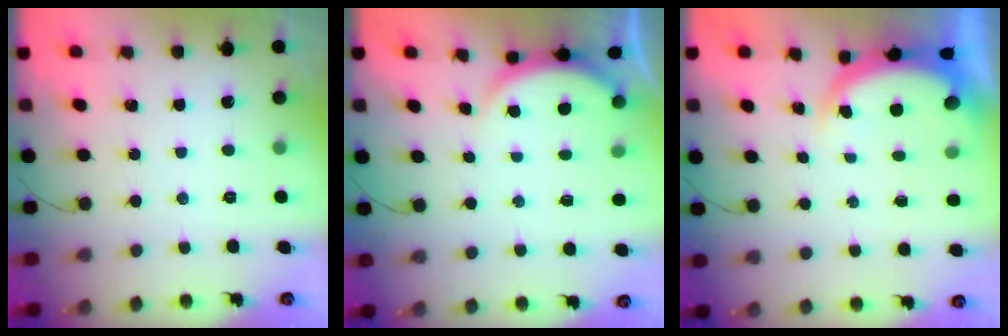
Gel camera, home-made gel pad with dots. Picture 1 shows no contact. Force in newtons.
{"total": 3.2, "press": 3.2, "slide": 0.4}
{"total": 4.6, "press": 4.6, "slide": 0.2}